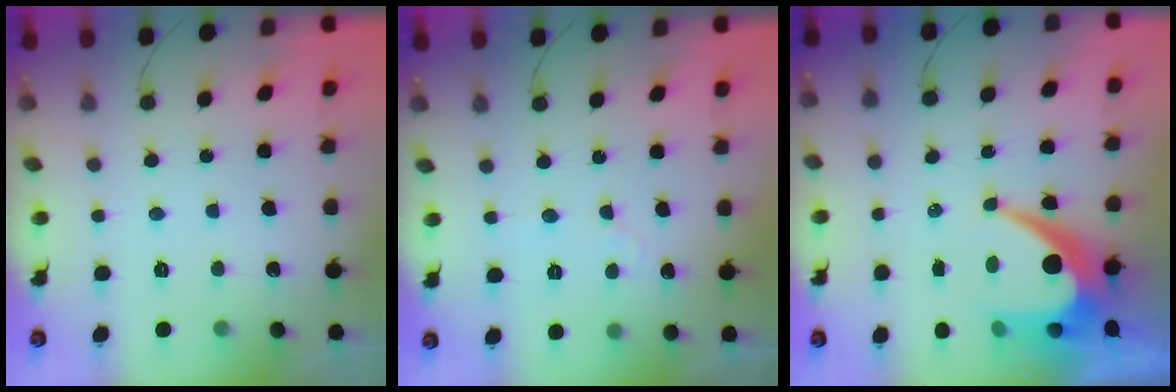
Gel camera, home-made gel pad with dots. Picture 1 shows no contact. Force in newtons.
{"total": 2.8, "press": 2.8, "slide": 0.2}
{"total": 10.6, "press": 10.6, "slide": 0.8}